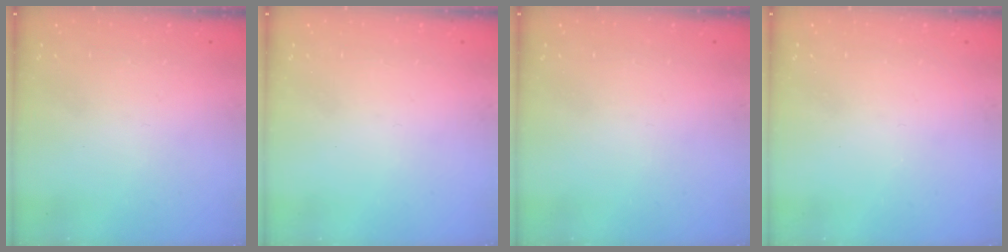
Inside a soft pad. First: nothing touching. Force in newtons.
{"total": 0.0}
{"total": 0.0}
{"total": 0.0}